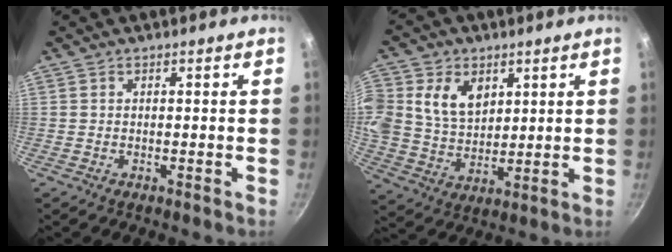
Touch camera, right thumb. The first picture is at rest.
{"total": 13.0, "force": [4.2, 9.9, 7.2], "torque": [-0.132, -0.012, 0.082]}